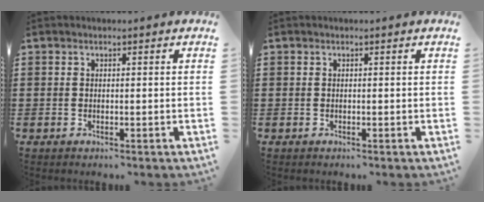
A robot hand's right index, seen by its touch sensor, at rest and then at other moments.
{"total": 0.0}